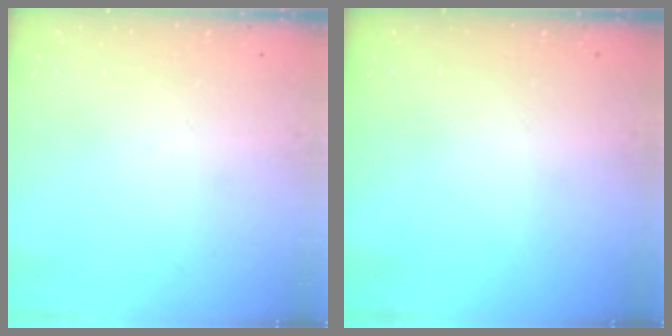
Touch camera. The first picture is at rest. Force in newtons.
{"total": 0.0}